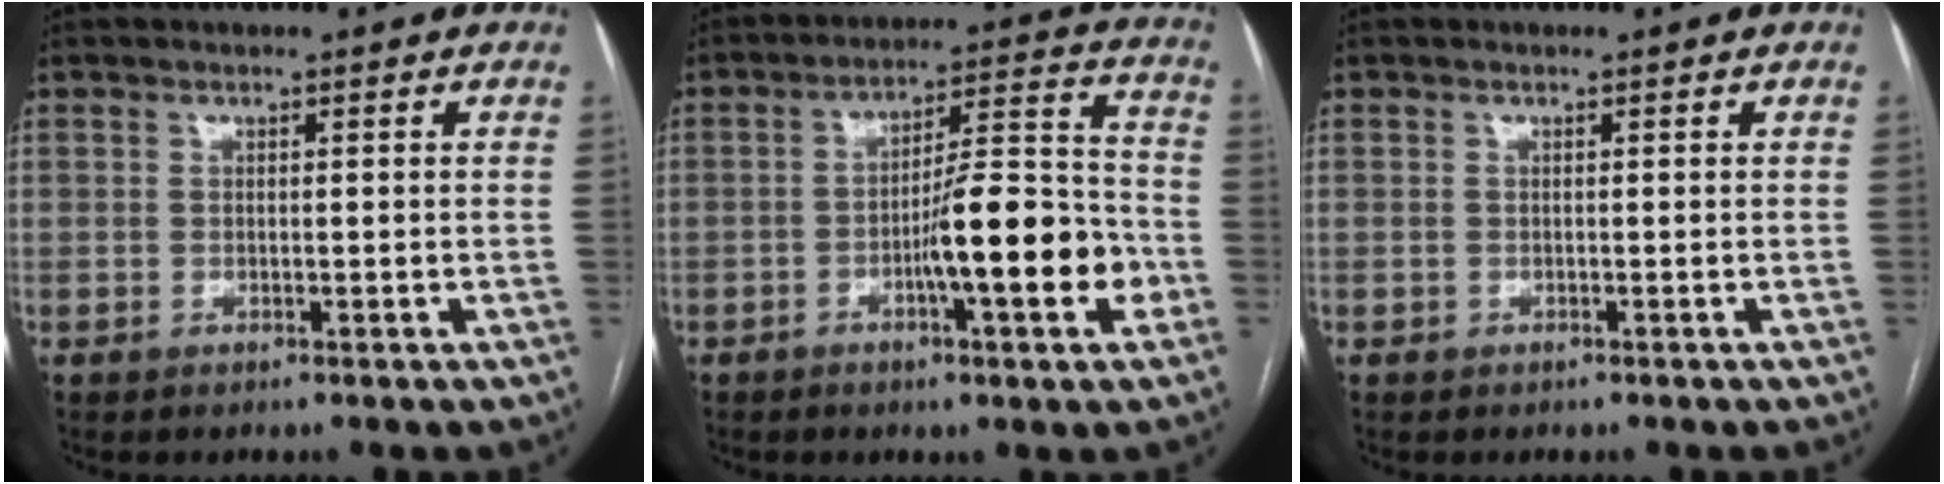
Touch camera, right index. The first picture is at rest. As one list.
[{"total": 13.4, "force": [-4.3, 1.5, 12.6], "torque": [-0.193, 0.011, -0.064]}, {"total": 0.0}]